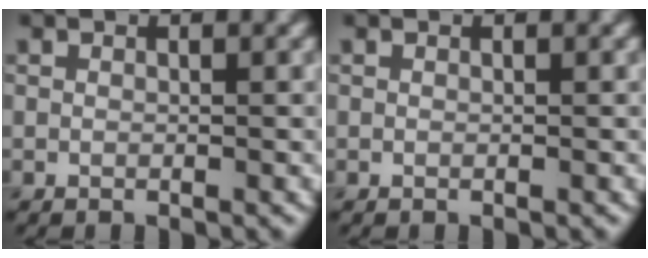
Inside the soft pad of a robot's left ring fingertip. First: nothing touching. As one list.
[{"total": 0.0}]